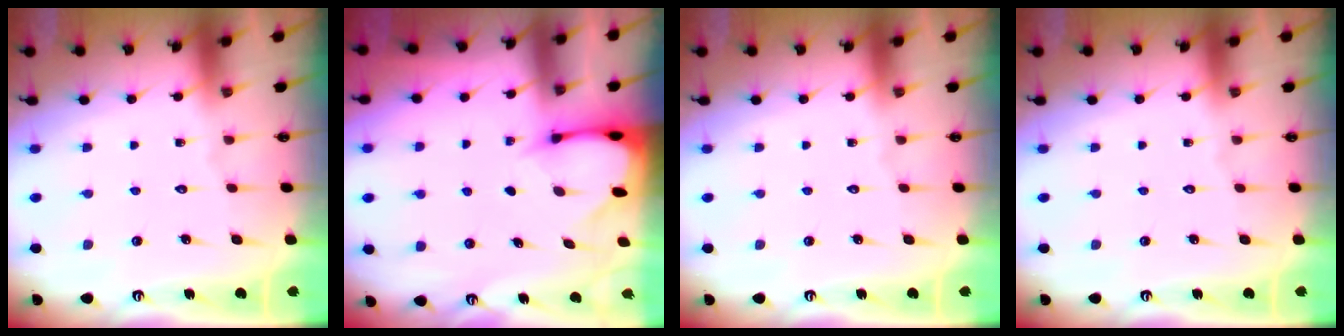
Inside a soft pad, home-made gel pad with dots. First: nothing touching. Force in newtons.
{"total": 2.7, "press": 2.7, "slide": 0.4}
{"total": 0.0}
{"total": 0.0}